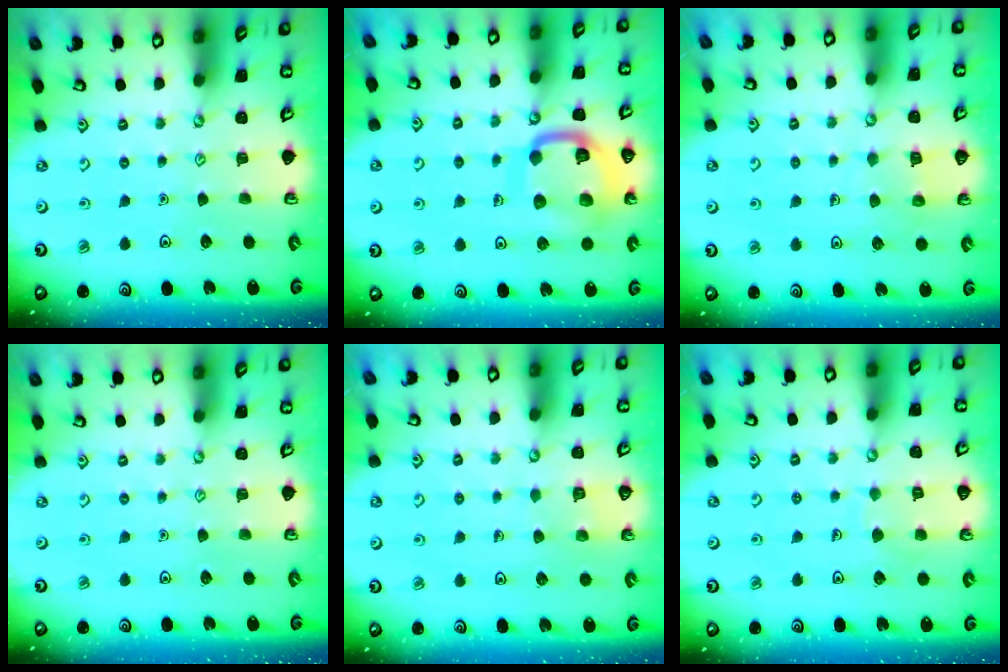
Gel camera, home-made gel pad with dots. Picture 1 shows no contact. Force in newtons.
{"total": 15.2, "press": 15.1, "slide": 1.7}
{"total": 5.4, "press": 5.4, "slide": 0.4}
{"total": 0.0}
{"total": 2.9, "press": 2.9, "slide": 0.2}
{"total": 6.4, "press": 6.4, "slide": 0.5}